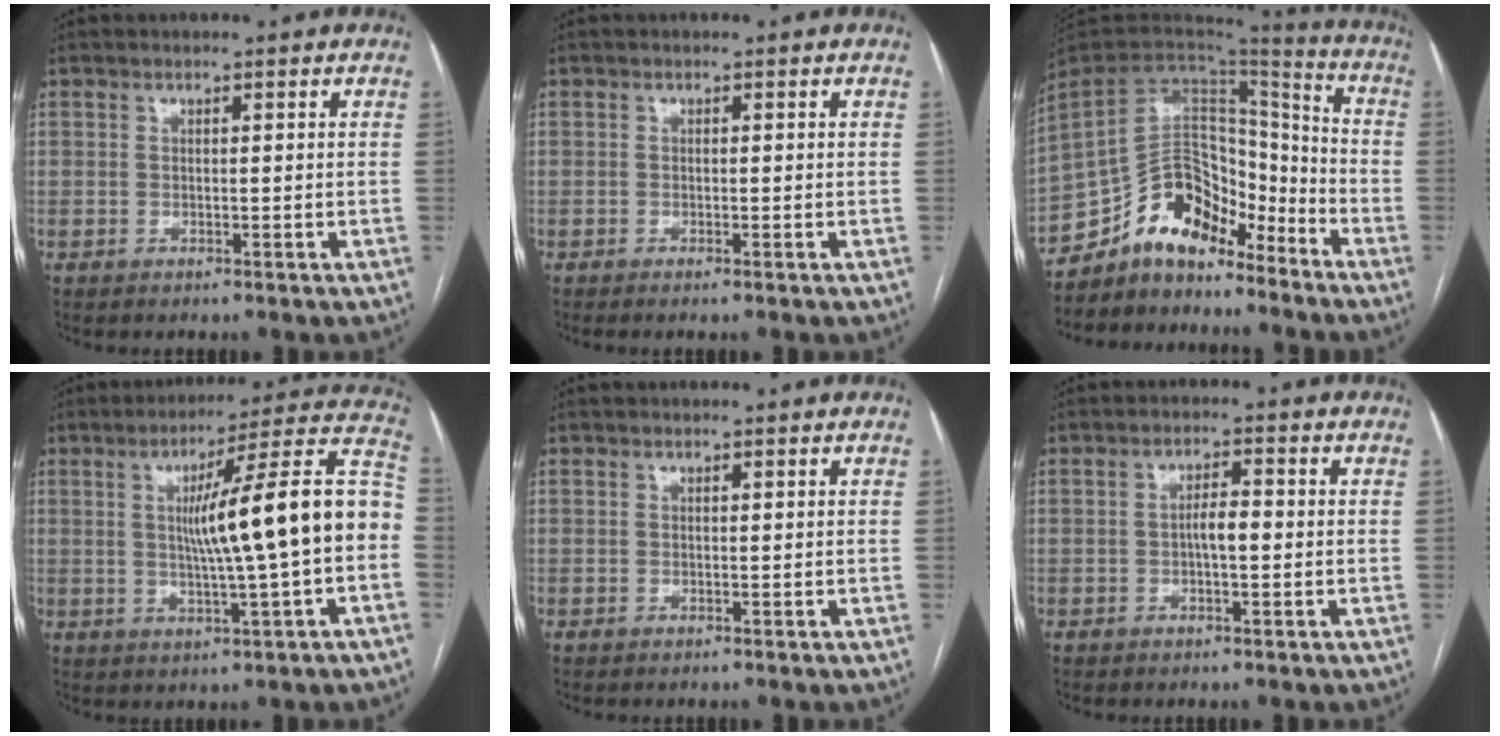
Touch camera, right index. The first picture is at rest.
{"total": 0.6, "force": [-0.4, -0.1, 0.5], "torque": [-0.010, 0.000, -0.008]}
{"total": 14.9, "force": [-11.9, 6.7, 6.0], "torque": [-0.098, 0.048, -0.213]}
{"total": 17.3, "force": [-0.1, 0.1, 17.3], "torque": [-0.248, 0.027, -0.004]}
{"total": 0.0}
{"total": 3.3, "force": [-0.3, 0.9, 3.1], "torque": [-0.054, 0.007, -0.005]}